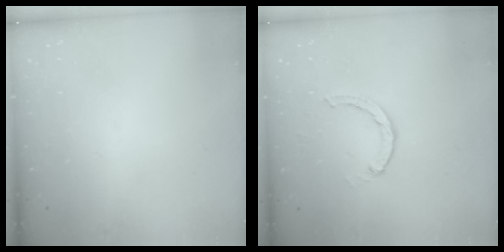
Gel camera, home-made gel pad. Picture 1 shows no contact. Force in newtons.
{"total": 1.8, "press": 1.8, "slide": 0.2}